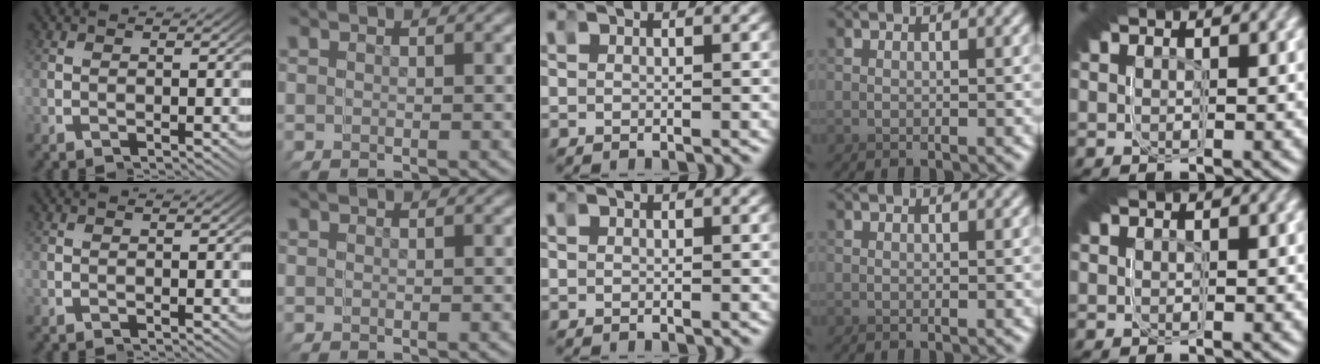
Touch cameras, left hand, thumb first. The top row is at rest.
{}